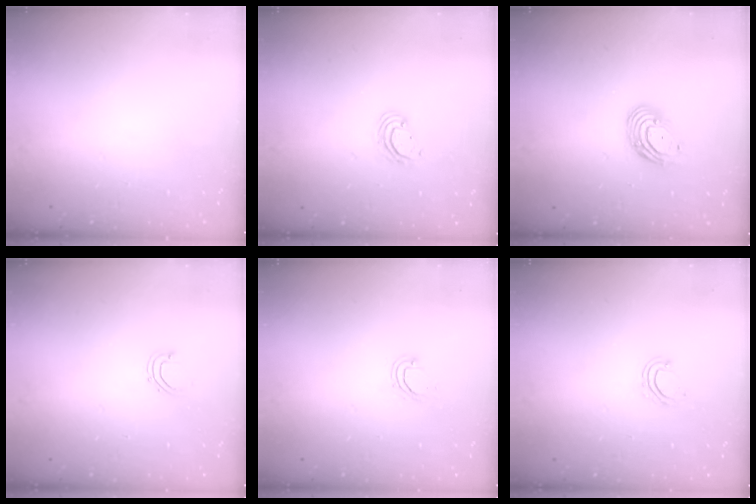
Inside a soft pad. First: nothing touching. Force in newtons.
{"total": 3.7, "press": 3.7, "slide": 0.2}
{"total": 10.3, "press": 10.3, "slide": 1.0}
{"total": 3.7, "press": 3.6, "slide": 0.8}
{"total": 4.6, "press": 4.5, "slide": 0.3}
{"total": 6.0, "press": 5.8, "slide": 1.6}